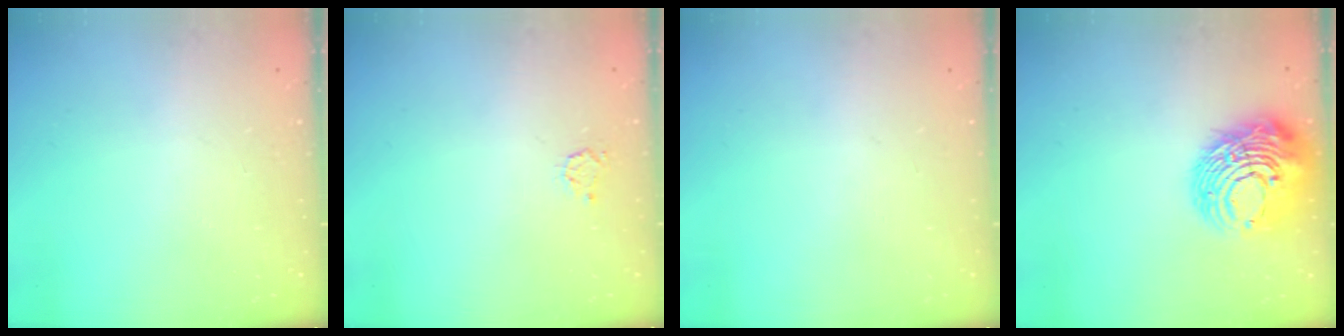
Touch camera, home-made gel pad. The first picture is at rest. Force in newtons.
{"total": 3.0, "press": 3.0, "slide": 0.4}
{"total": 0.0}
{"total": 16.6, "press": 16.5, "slide": 1.8}